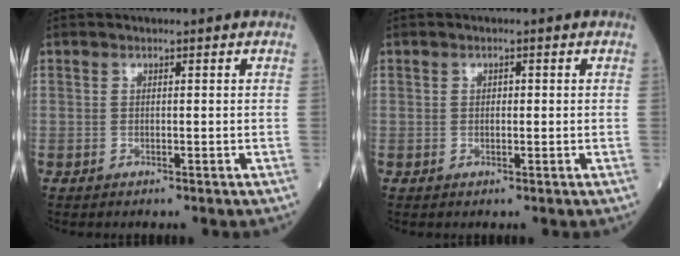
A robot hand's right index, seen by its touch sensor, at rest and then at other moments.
{"total": 0.9, "force": [0.1, 0.6, 0.7], "torque": [-0.012, 0.001, 0.002]}